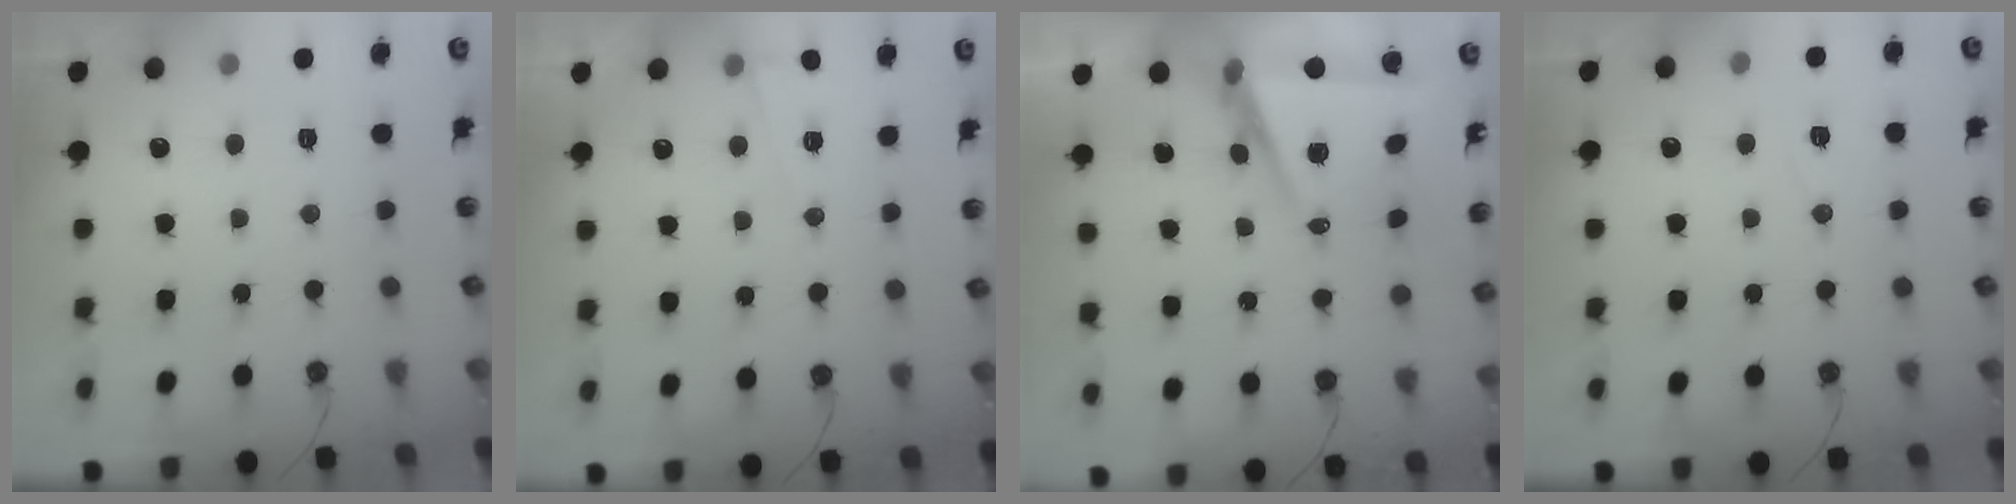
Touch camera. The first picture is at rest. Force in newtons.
{"total": 4.7, "press": 4.2, "slide": 2.0}
{"total": 8.1, "press": 6.9, "slide": 4.2}
{"total": 7.9, "press": 6.5, "slide": 4.4}